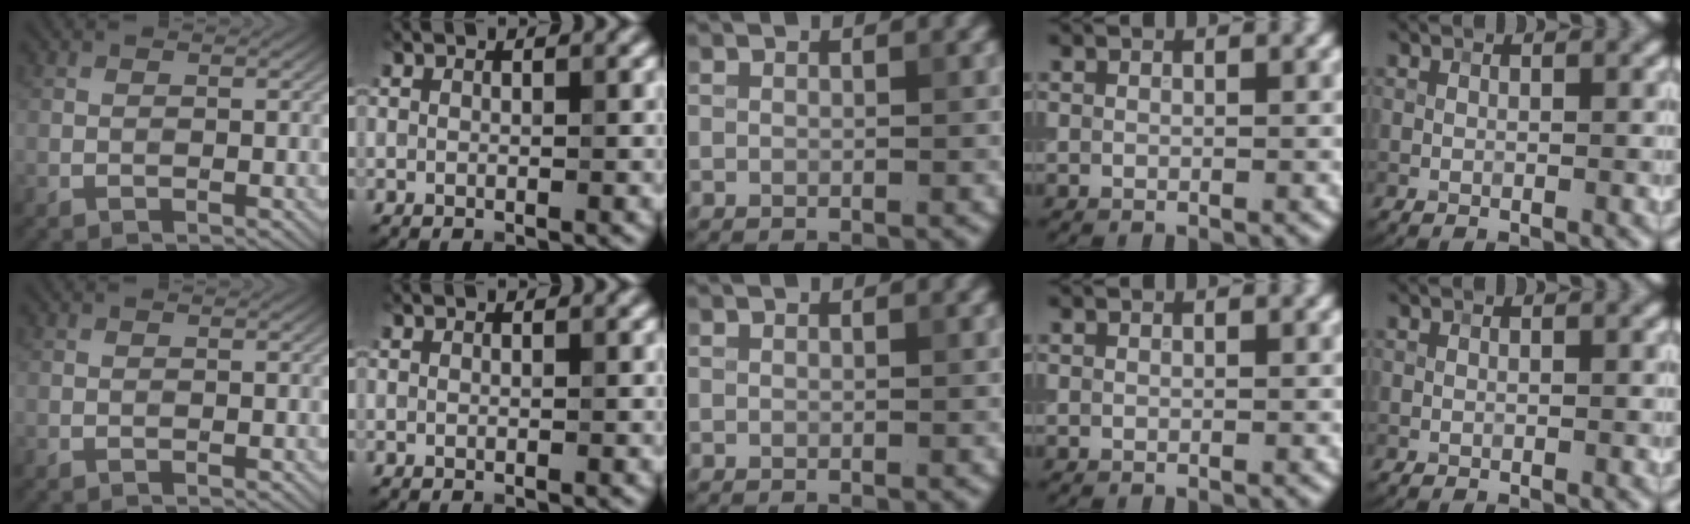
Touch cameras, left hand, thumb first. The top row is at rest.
{}